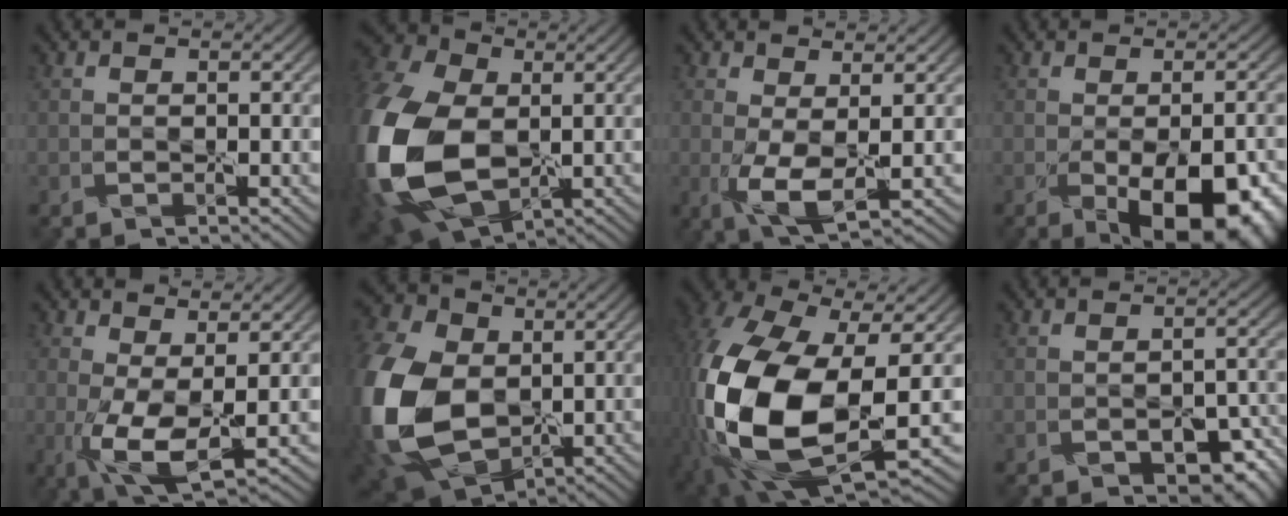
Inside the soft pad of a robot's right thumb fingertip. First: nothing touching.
{"total": 20.6, "force": [-1.8, 14.3, 14.7], "torque": [-0.396, -0.042, -0.022]}
{"total": 4.7, "force": [0.0, 1.7, 4.4], "torque": [-0.099, -0.008, 0.003]}
{"total": 11.8, "force": [-4.5, 5.6, 9.4], "torque": [-0.132, -0.050, -0.036]}
{"total": 6.7, "force": [-0.3, 2.4, 6.2], "torque": [-0.139, -0.008, -0.003]}
{"total": 18.1, "force": [-1.1, 13.2, 12.3], "torque": [-0.348, -0.027, -0.023]}
{"total": 19.8, "force": [-3.3, 10.9, 16.2], "torque": [-0.400, -0.062, -0.034]}
{"total": 5.4, "force": [-2.8, 3.0, 3.4], "torque": [-0.047, -0.005, -0.032]}